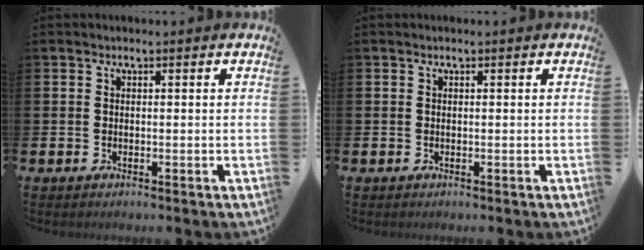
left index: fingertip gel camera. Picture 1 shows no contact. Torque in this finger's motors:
{"motor_torque": [-0.35, 0.36, -0.50, -0.01]}